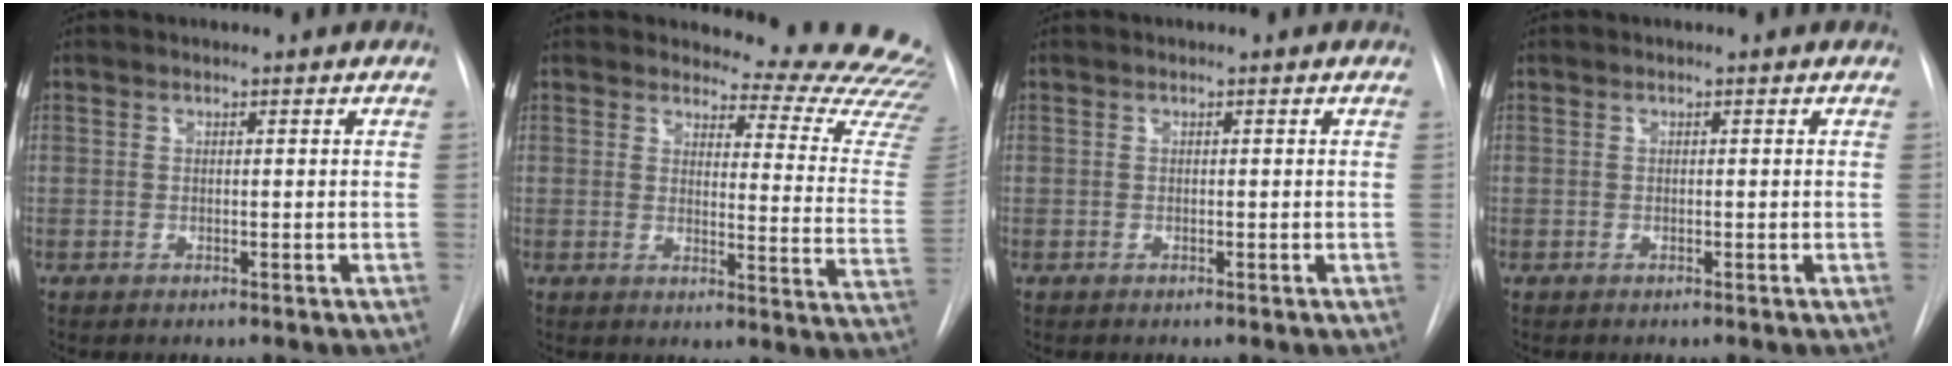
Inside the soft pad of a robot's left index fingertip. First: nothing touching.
{"total": 18.8, "force": [18.2, 2.9, 3.3], "torque": [-0.012, -0.142, 0.175]}
{"total": 0.0}
{"total": 0.0}